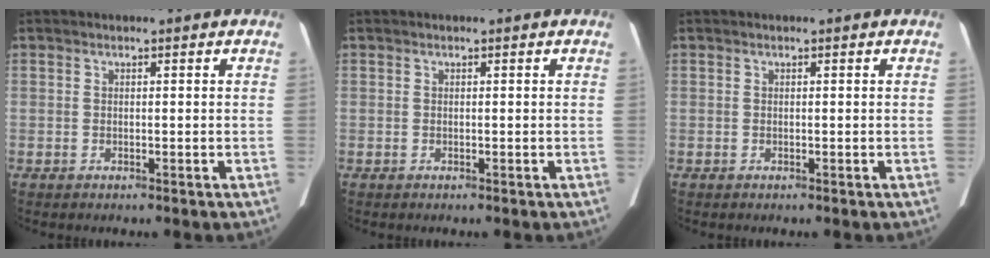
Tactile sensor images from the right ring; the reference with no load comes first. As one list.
[{"total": 0.0}, {"total": 0.0}]